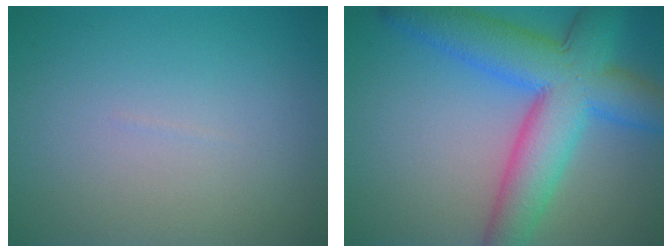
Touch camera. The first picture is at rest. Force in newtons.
{"total": 10.0, "press": 10.0, "slide": 0.3}